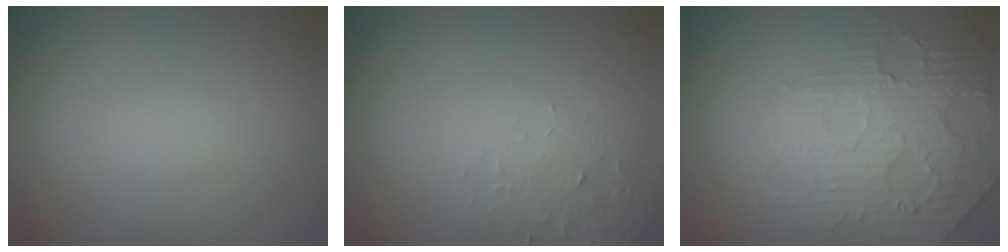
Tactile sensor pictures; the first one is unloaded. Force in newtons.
{"total": 1.9, "press": 1.8, "slide": 0.4}
{"total": 2.9, "press": 2.4, "slide": 1.6}